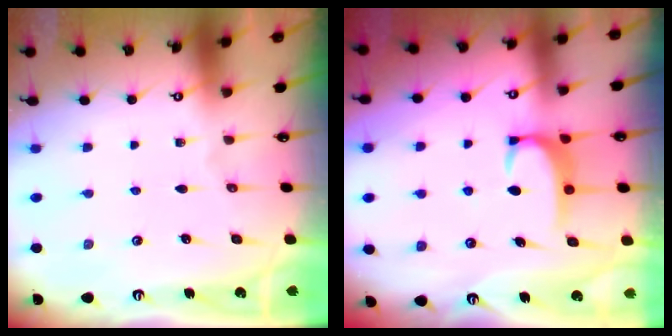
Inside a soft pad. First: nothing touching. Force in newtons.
{"total": 2.7, "press": 2.6, "slide": 0.5}